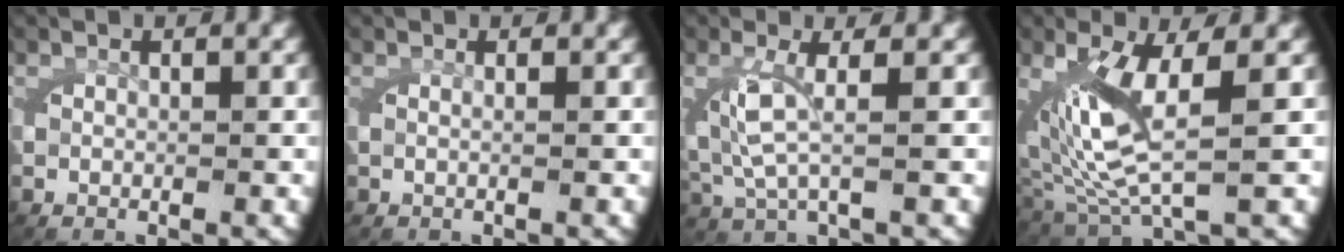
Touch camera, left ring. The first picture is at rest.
{"total": 0.6, "force": [0.1, -0.1, 0.6], "torque": [-0.018, 0.001, 0.001]}
{"total": 3.3, "force": [0.5, 1.3, 3.0], "torque": [-0.084, -0.014, 0.018]}
{"total": 6.1, "force": [1.6, 2.6, 5.3], "torque": [-0.130, -0.011, 0.042]}